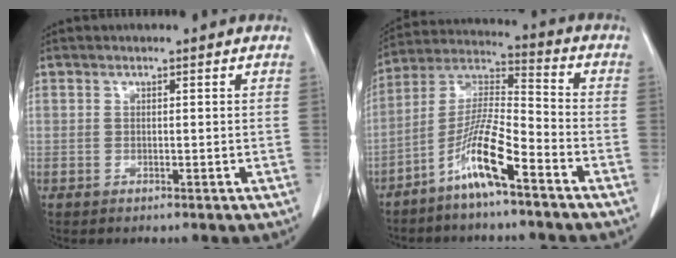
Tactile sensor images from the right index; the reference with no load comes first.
{"total": 10.6, "force": [-6.3, 0.7, 8.6], "torque": [-0.175, -0.004, -0.126]}